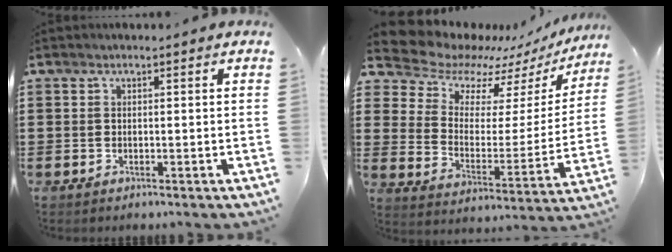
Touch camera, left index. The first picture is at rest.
{"total": 9.7, "force": [8.9, 3.2, 2.1], "torque": [-0.078, -0.073, 0.153]}